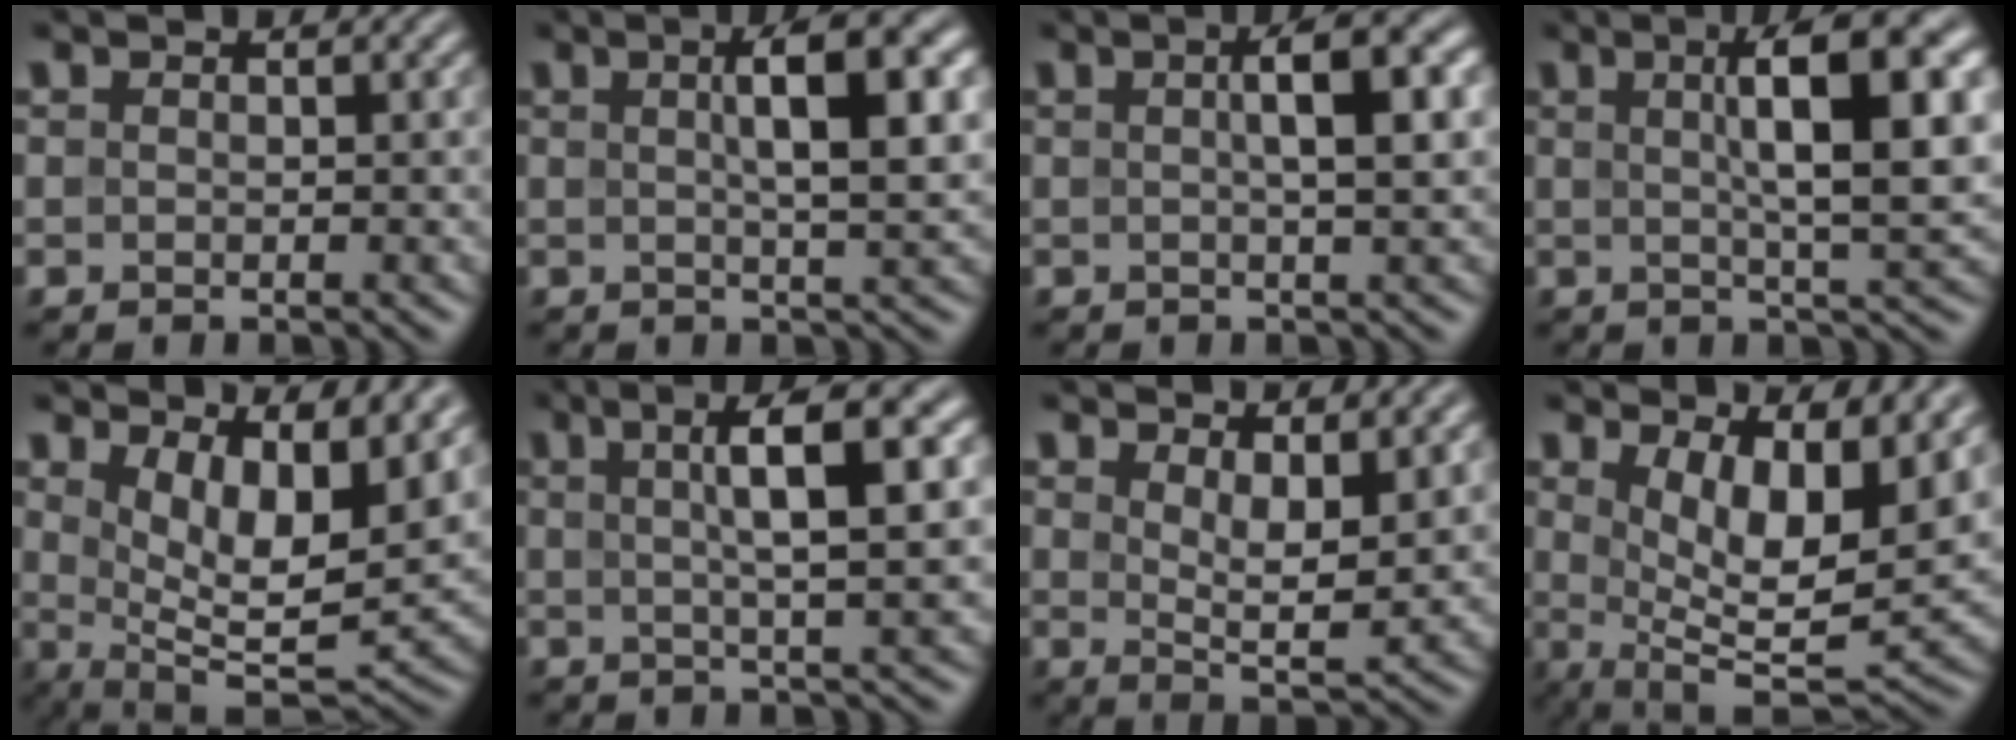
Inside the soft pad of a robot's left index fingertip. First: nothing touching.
{"total": 6.4, "force": [1.5, 1.5, 6.1], "torque": [-0.079, 0.014, 0.020]}
{"total": 4.8, "force": [1.0, 1.0, 4.6], "torque": [-0.064, 0.013, 0.011]}
{"total": 9.0, "force": [2.0, 2.1, 8.5], "torque": [-0.114, 0.012, 0.029]}
{"total": 10.3, "force": [4.4, 3.7, 8.5], "torque": [-0.135, -0.020, 0.086]}
{"total": 7.7, "force": [1.9, 1.7, 7.3], "torque": [-0.095, 0.014, 0.026]}
{"total": 5.2, "force": [2.1, 1.7, 4.4], "torque": [-0.080, -0.018, 0.041]}
{"total": 10.5, "force": [3.6, 3.7, 9.2], "torque": [-0.148, -0.022, 0.069]}